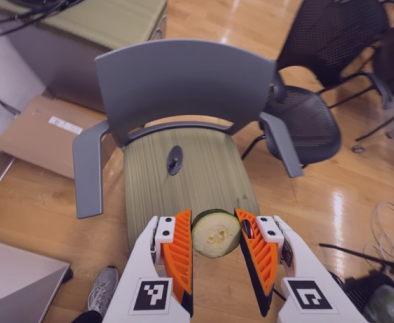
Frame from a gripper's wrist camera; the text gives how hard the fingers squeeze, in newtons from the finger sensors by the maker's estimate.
{"total": 10.2, "left": 10.8, "right": 9.5}